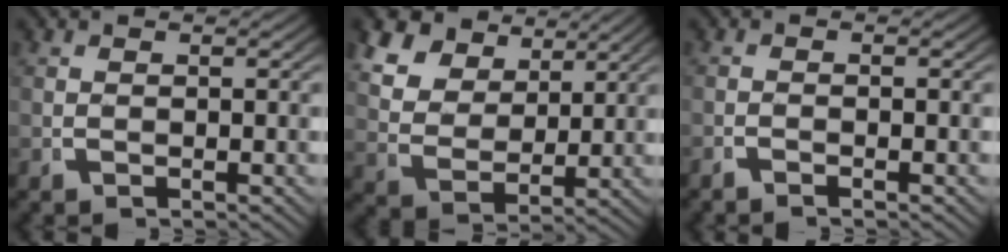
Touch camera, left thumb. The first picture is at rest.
{"total": 9.5, "force": [4.0, 6.7, 5.3], "torque": [-0.124, -0.015, 0.072]}
{"total": 1.0, "force": [-0.9, 0.0, 0.4], "torque": [-0.005, -0.001, -0.020]}